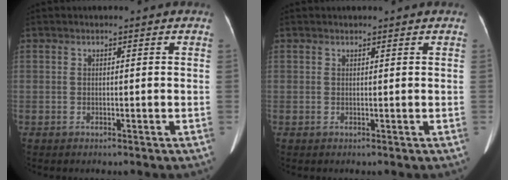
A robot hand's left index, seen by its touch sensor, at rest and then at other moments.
{"total": 1.5, "force": [1.4, 0.2, 0.5], "torque": [-0.007, 0.010, 0.018]}